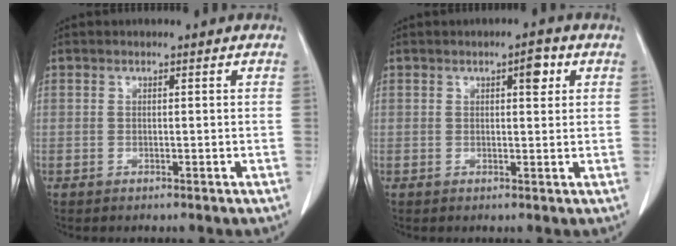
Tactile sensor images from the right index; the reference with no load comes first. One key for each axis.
{"total": 2.8, "fx": 1.2, "fy": 0.9, "fz": 2.3, "tx": -0.033, "ty": 0.003, "tz": 0.016}